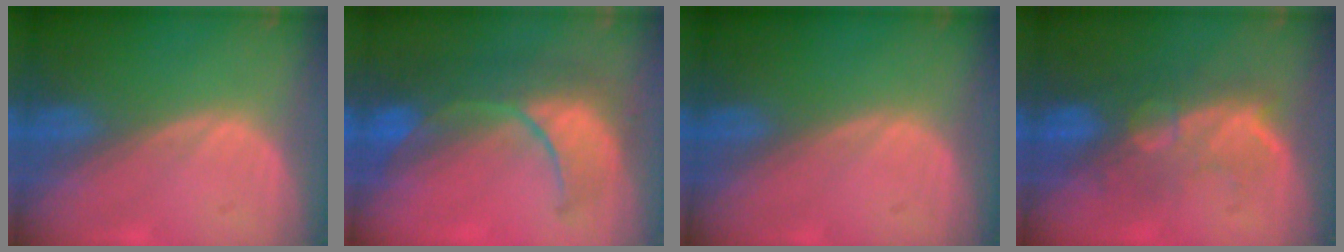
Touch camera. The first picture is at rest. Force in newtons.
{"total": 9.7, "press": 9.2, "slide": 3.1}
{"total": 0.0}
{"total": 9.7, "press": 8.4, "slide": 5.0}